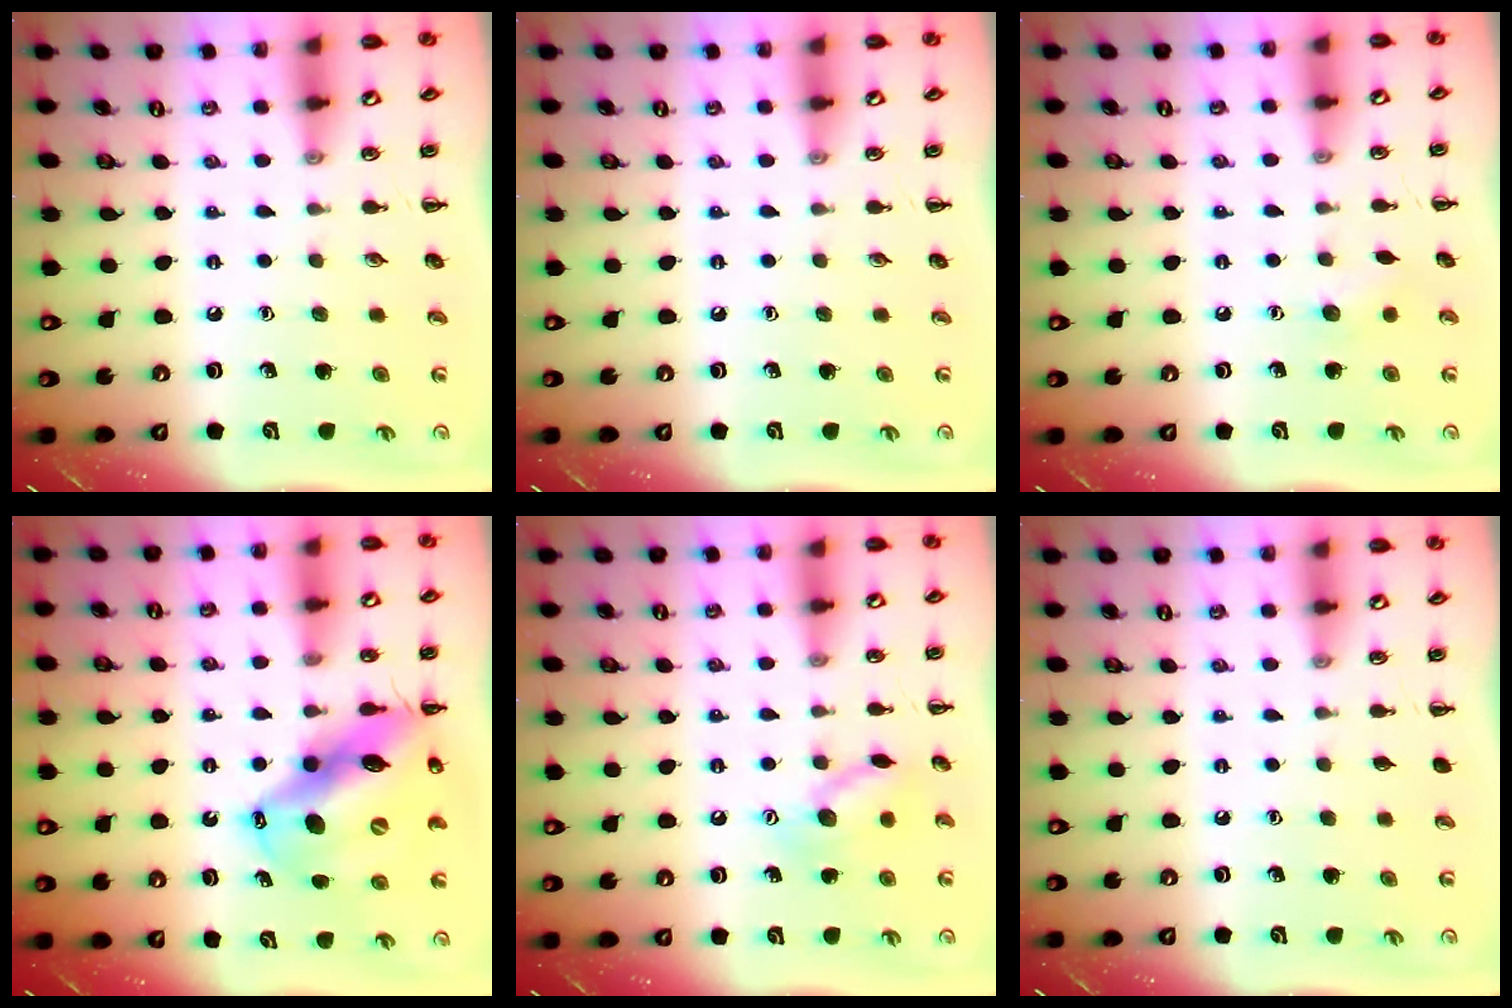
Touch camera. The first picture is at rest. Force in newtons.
{"total": 0.0}
{"total": 4.8, "press": 4.6, "slide": 1.3}
{"total": 17.3, "press": 16.6, "slide": 4.9}
{"total": 10.7, "press": 10.7, "slide": 0.6}
{"total": 0.0}